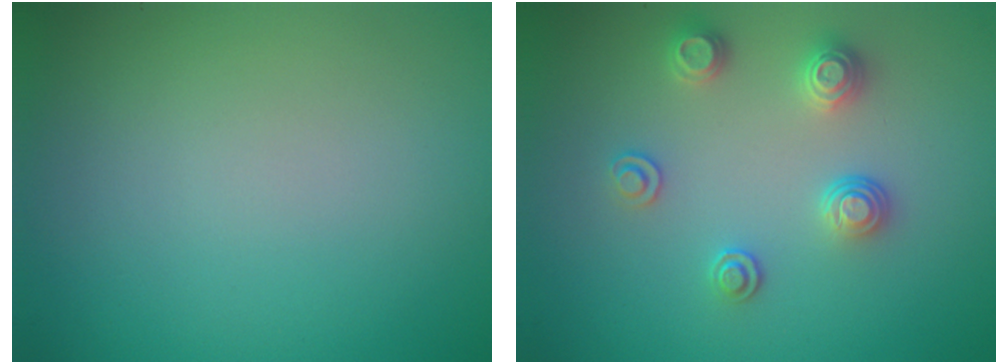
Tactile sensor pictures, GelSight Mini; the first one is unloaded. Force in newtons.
{"total": 2.6, "press": 2.6, "slide": 0.4}